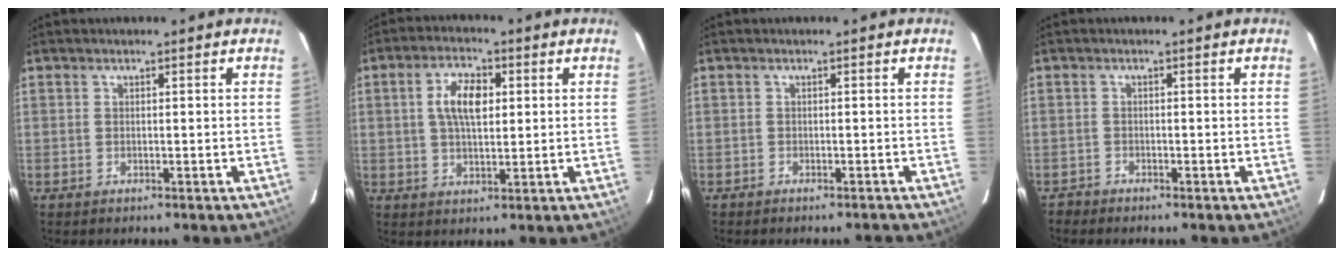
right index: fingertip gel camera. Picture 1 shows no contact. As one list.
[{"total": 7.2, "force": [1.5, 3.5, 6.1], "torque": [-0.112, 0.012, 0.028]}, {"total": 1.8, "force": [-1.7, 0.5, 0.3], "torque": [-0.009, 0.002, -0.020]}, {"total": 1.5, "force": [-1.4, 0.6, -0.1], "torque": [-0.007, 0.003, -0.026]}]